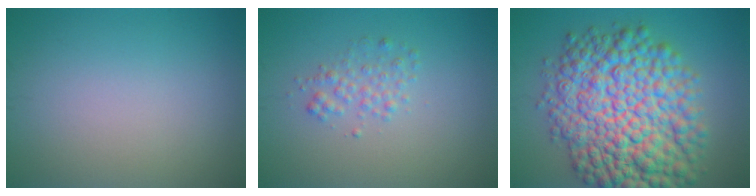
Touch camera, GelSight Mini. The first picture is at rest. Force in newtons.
{"total": 1.7, "press": 1.7, "slide": 0.0}
{"total": 14.0, "press": 14.0, "slide": 0.2}